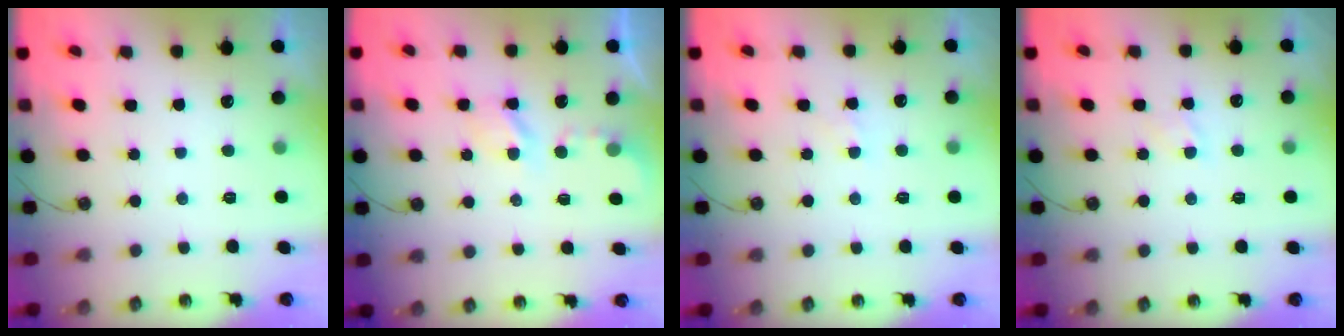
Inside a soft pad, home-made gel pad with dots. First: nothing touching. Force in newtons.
{"total": 5.0, "press": 5.0, "slide": 0.5}
{"total": 4.5, "press": 4.5, "slide": 0.6}
{"total": 3.3, "press": 3.3, "slide": 0.5}